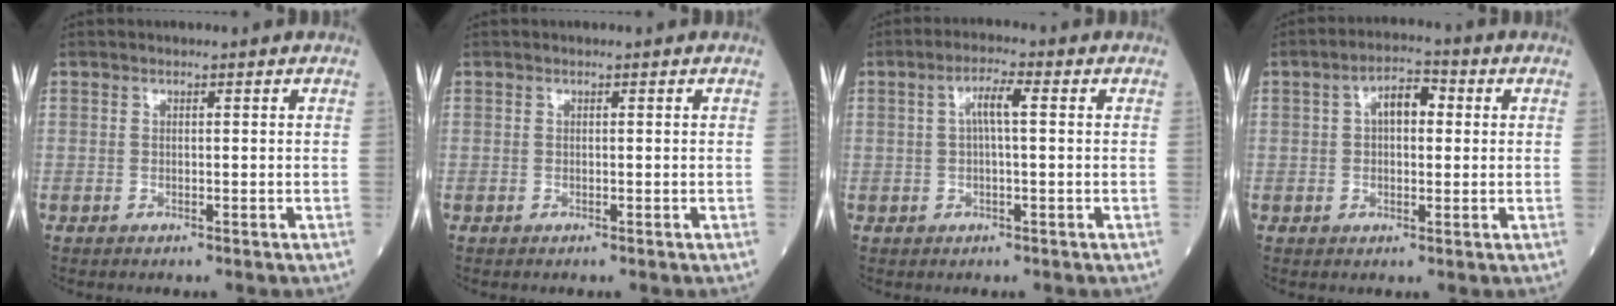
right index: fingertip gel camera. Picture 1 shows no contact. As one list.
[{"total": 0.0}, {"total": 3.9, "force": [0.7, 0.5, 3.8], "torque": [-0.071, 0.012, 0.010]}, {"total": 5.3, "force": [1.0, 2.5, 4.5], "torque": [-0.076, 0.021, 0.014]}]